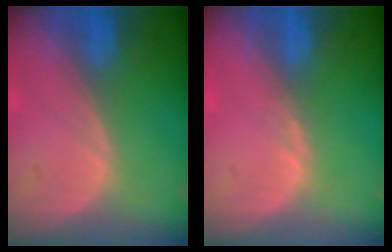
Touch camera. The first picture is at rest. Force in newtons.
{"total": 0.6, "press": 0.5, "slide": 0.3}